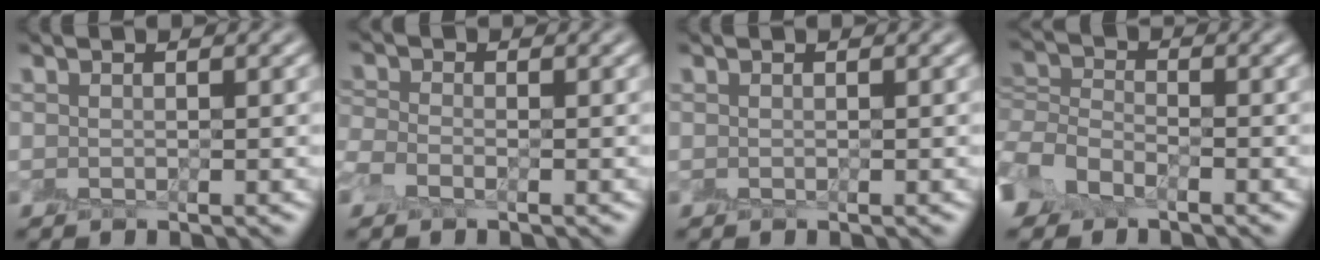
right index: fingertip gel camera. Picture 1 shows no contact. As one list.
[{"total": 1.7, "force": [-1.2, 1.0, 0.6], "torque": [-0.013, 0.004, -0.027]}, {"total": 0.0}, {"total": 4.8, "force": [-2.8, 3.2, 2.2], "torque": [-0.044, -0.003, -0.065]}]